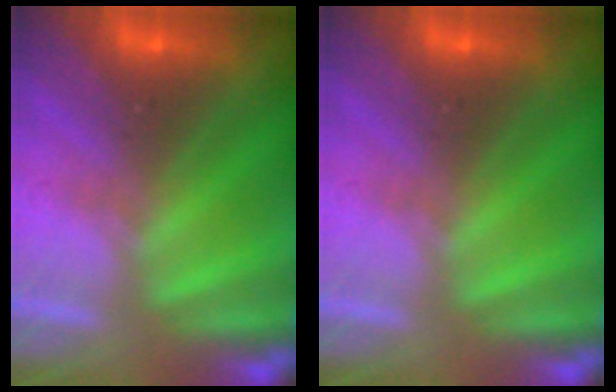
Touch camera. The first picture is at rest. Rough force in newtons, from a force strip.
{"total": 0.0}